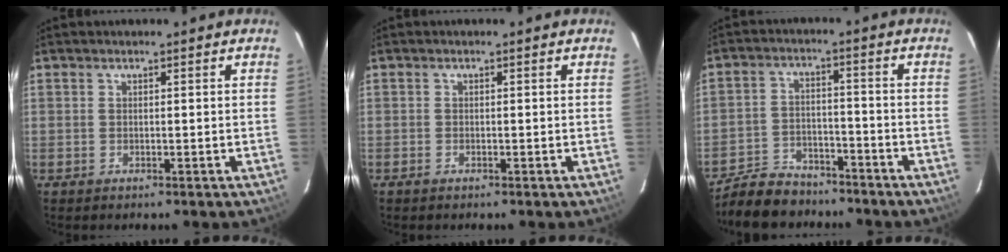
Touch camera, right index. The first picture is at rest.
{"total": 0.7, "force": [-0.6, 0.4, 0.1], "torque": [-0.004, 0.000, -0.012]}
{"total": 10.8, "force": [-9.3, 4.6, 3.1], "torque": [-0.097, 0.004, -0.147]}